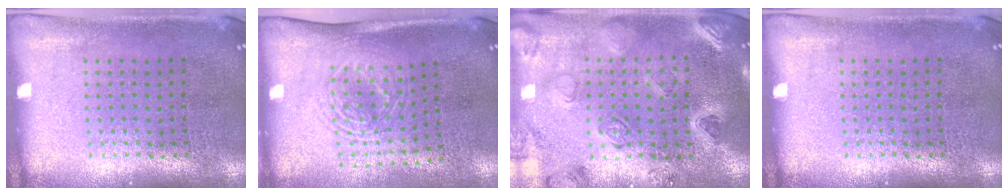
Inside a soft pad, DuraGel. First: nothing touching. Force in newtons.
{"total": 1.7, "press": 1.3, "slide": 1.1}
{"total": 1.4, "press": 1.4, "slide": 0.2}
{"total": 0.0}